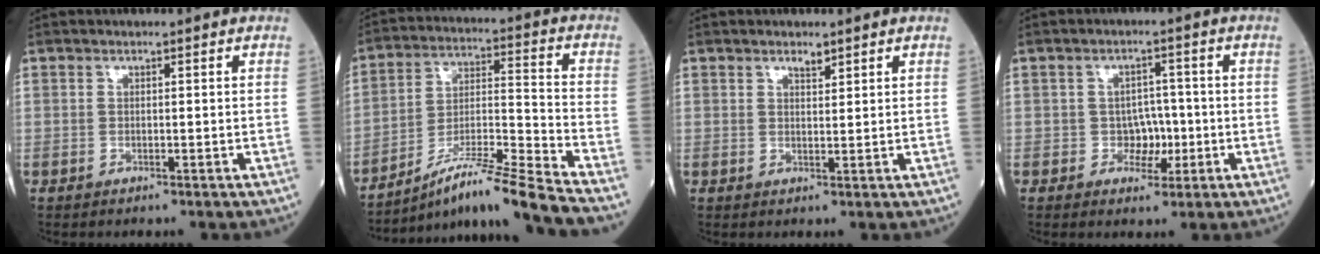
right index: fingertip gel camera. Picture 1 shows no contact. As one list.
[{"total": 14.4, "force": [-12.3, -2.6, 7.1], "torque": [-0.118, 0.001, -0.215]}, {"total": 1.6, "force": [1.3, 0.5, 0.8], "torque": [-0.014, -0.002, 0.021]}, {"total": 3.6, "force": [-0.8, 3.0, 1.9], "torque": [-0.020, 0.009, -0.008]}]